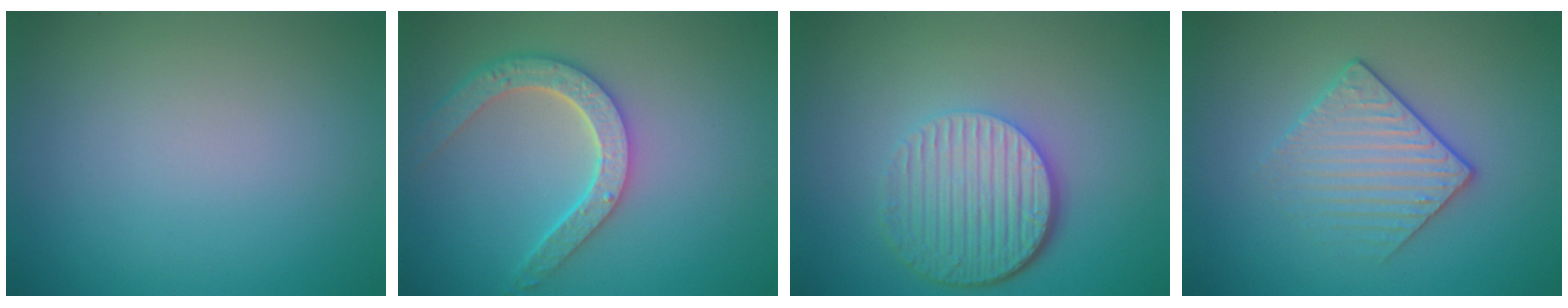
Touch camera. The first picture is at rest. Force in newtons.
{"total": 4.6, "press": 3.8, "slide": 2.7}
{"total": 5.9, "press": 4.2, "slide": 4.1}
{"total": 3.1, "press": 2.9, "slide": 1.2}